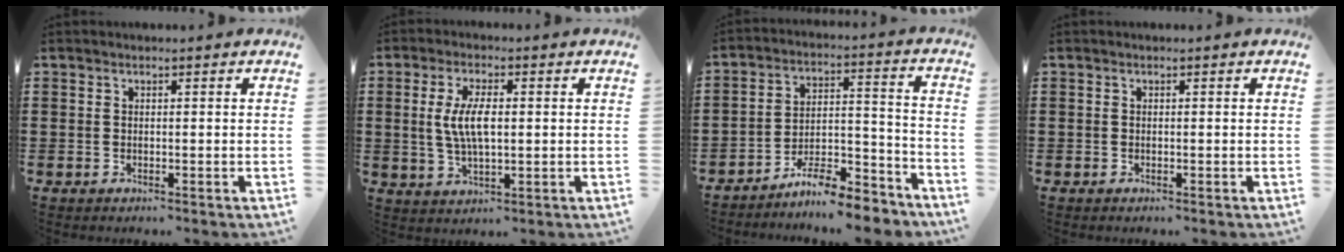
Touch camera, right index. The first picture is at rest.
{"total": 6.4, "force": [0.4, 2.4, 5.8], "torque": [-0.128, 0.004, 0.000]}
{"total": 8.9, "force": [-8.2, 1.2, 3.1], "torque": [-0.043, 0.025, -0.156]}
{"total": 0.0}